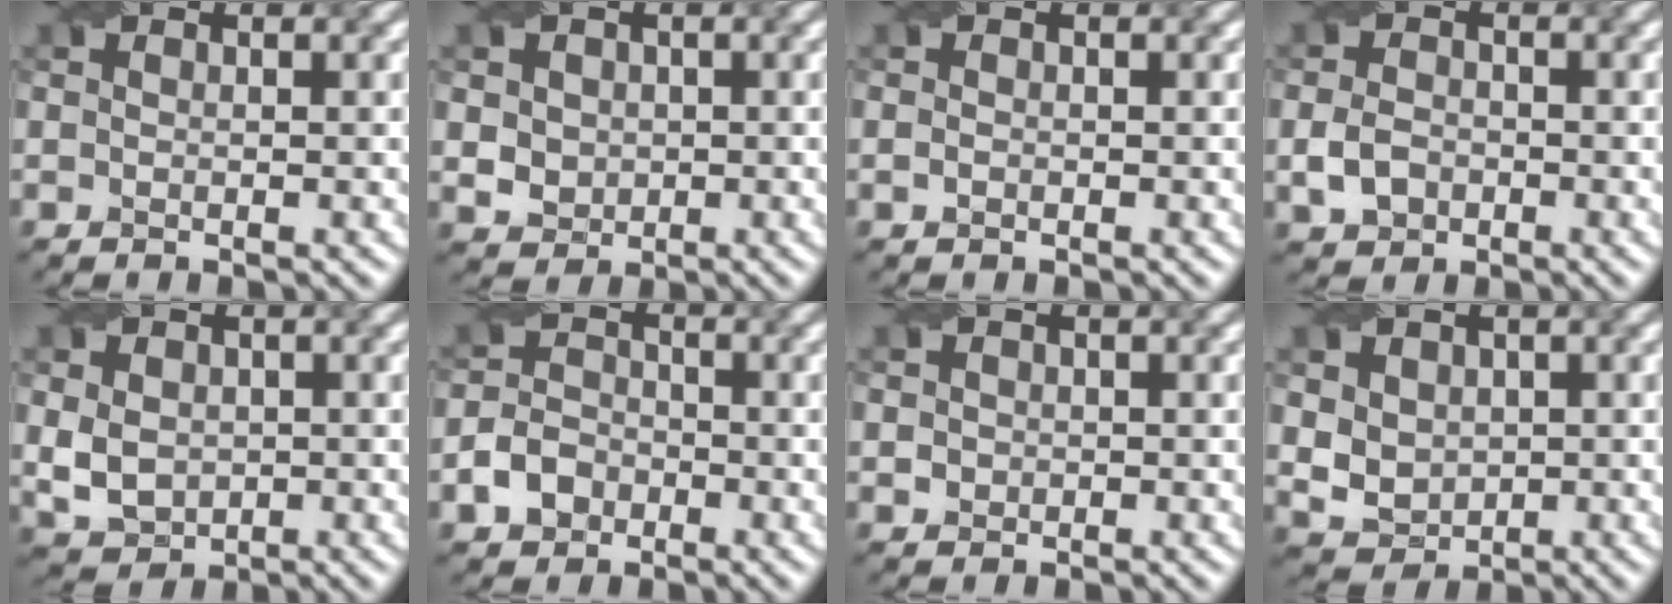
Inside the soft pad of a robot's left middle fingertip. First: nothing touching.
{"total": 3.2, "force": [0.7, 2.8, 1.3], "torque": [-0.029, 0.008, 0.018]}
{"total": 0.6, "force": [-0.2, 0.5, 0.4], "torque": [-0.008, -0.002, -0.004]}
{"total": 2.7, "force": [-0.8, 2.1, 1.3], "torque": [-0.029, -0.003, -0.017]}
{"total": 4.2, "force": [0.0, 3.5, 2.2], "torque": [-0.046, -0.004, 0.011]}
{"total": 3.3, "force": [-1.6, 2.5, 1.3], "torque": [-0.025, 0.001, -0.033]}
{"total": 1.0, "force": [0.0, 1.0, 0.2], "torque": [0.002, -0.002, -0.001]}
{"total": 4.7, "force": [1.3, 4.0, 2.1], "torque": [-0.058, 0.009, 0.031]}